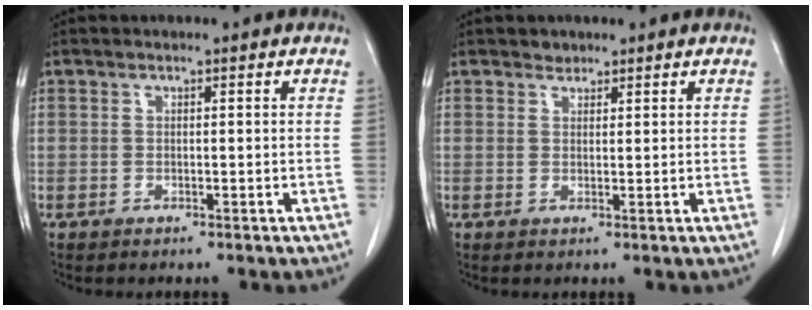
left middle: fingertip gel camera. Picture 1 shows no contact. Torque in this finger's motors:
{"motor_torque": [-0.28, -0.02, -0.10, -0.01]}